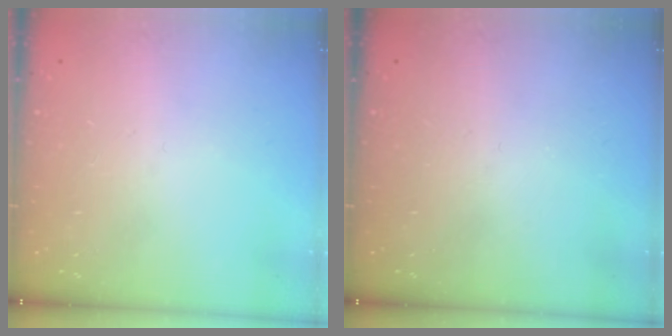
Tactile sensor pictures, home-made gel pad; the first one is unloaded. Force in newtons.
{"total": 0.0}